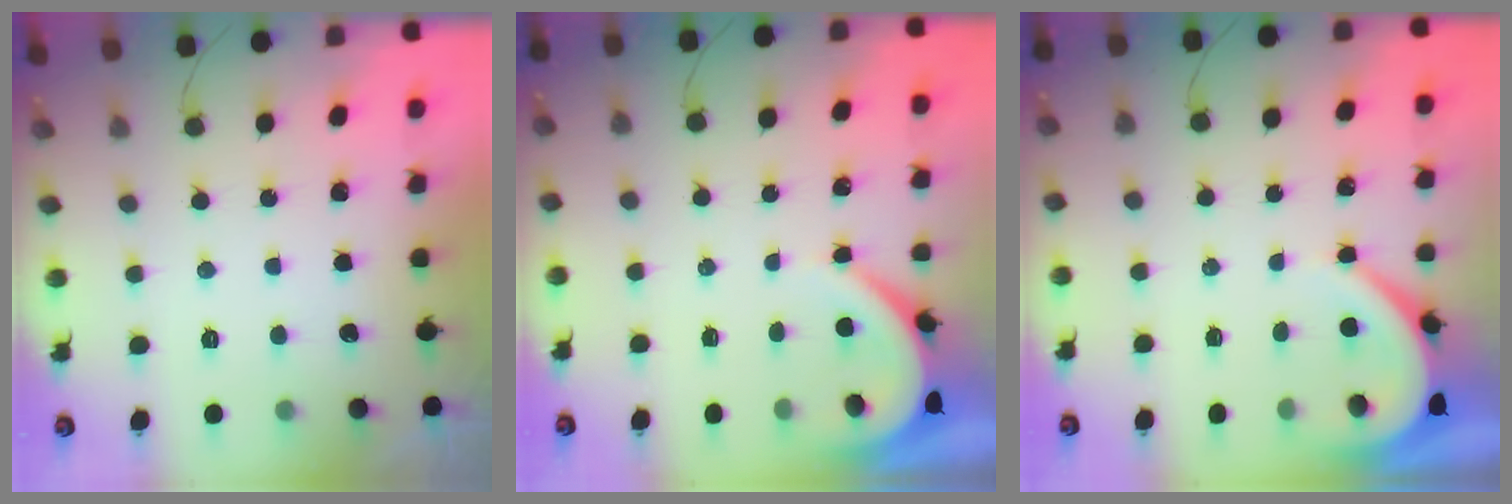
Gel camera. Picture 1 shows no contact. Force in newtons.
{"total": 4.3, "press": 4.3, "slide": 0.3}
{"total": 5.1, "press": 5.0, "slide": 0.4}